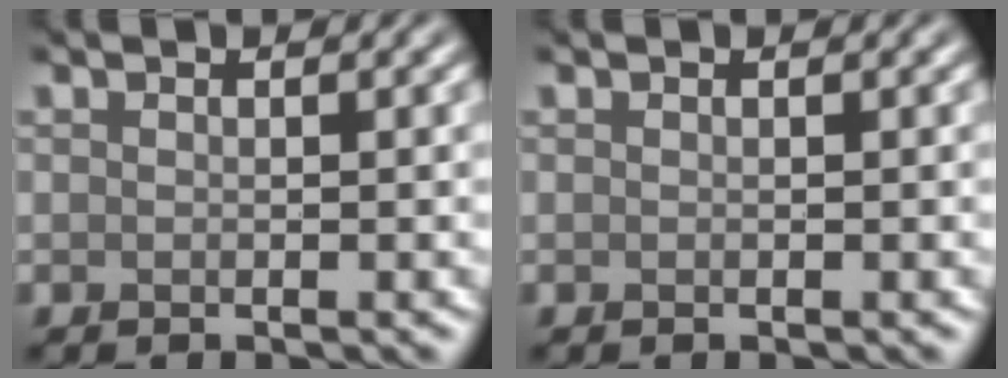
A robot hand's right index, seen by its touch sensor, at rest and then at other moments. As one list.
[{"total": 0.0}]